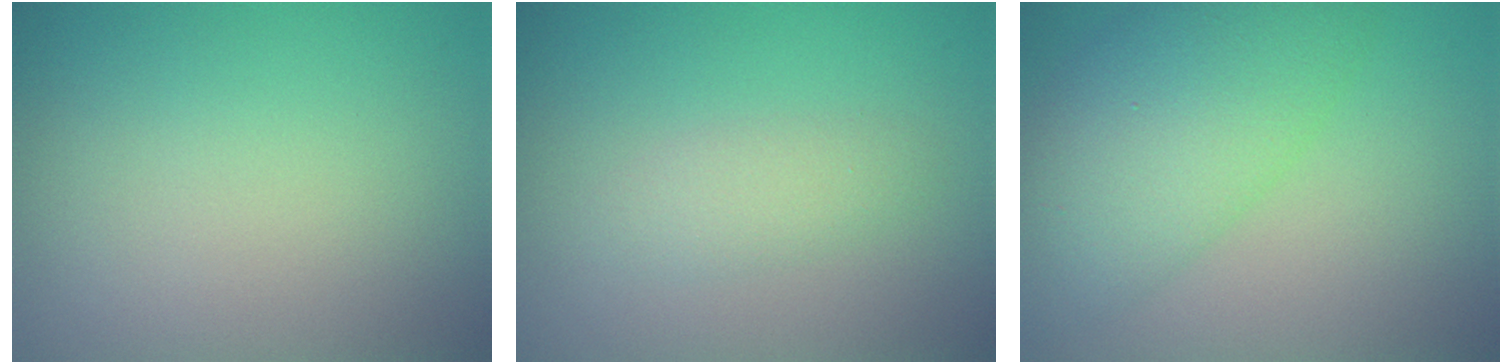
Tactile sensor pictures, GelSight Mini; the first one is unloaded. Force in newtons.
{"total": 1.8, "press": 1.8, "slide": 0.0}
{"total": 7.3, "press": 7.3, "slide": 0.1}